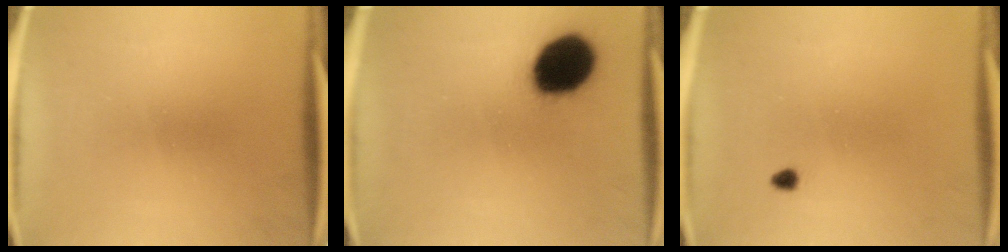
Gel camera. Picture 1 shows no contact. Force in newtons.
{"total": 17.3}
{"total": 1.0}